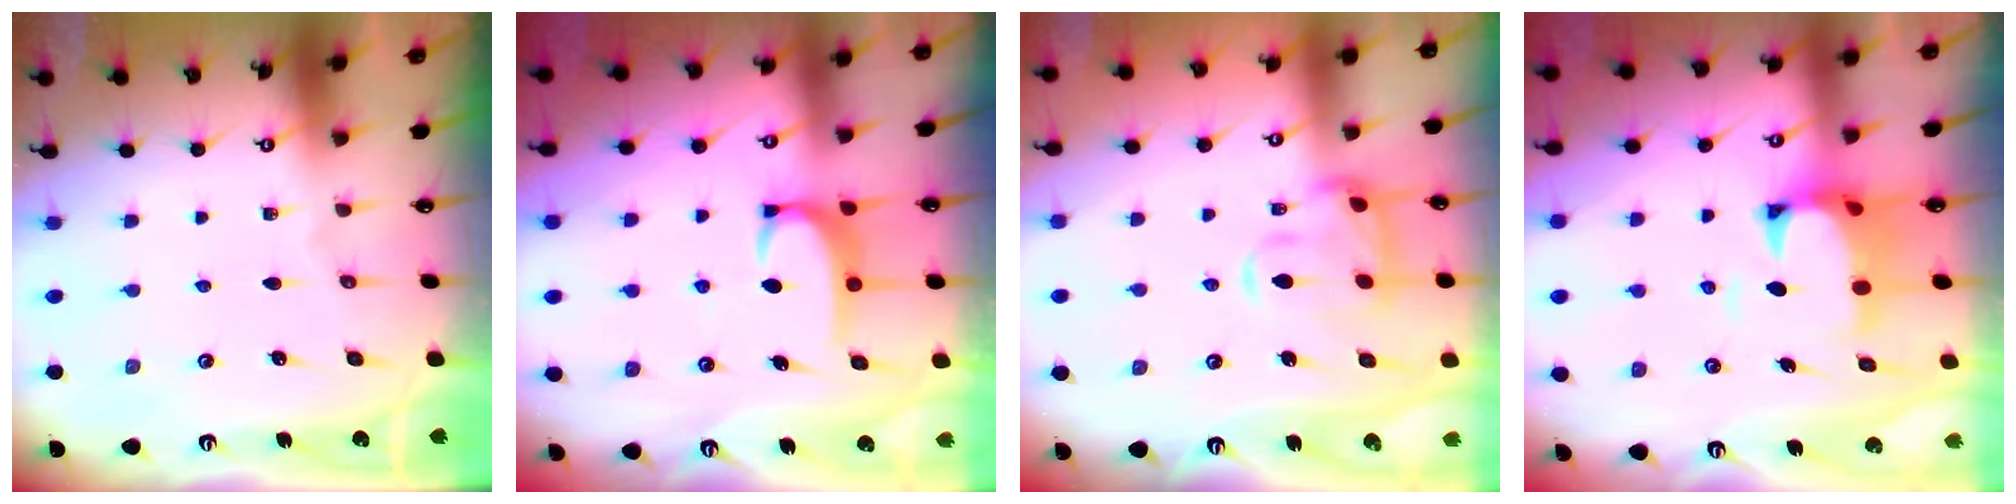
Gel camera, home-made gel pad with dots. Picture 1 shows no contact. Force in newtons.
{"total": 3.5, "press": 3.4, "slide": 0.4}
{"total": 5.5, "press": 5.3, "slide": 1.4}
{"total": 2.6, "press": 2.4, "slide": 1.1}